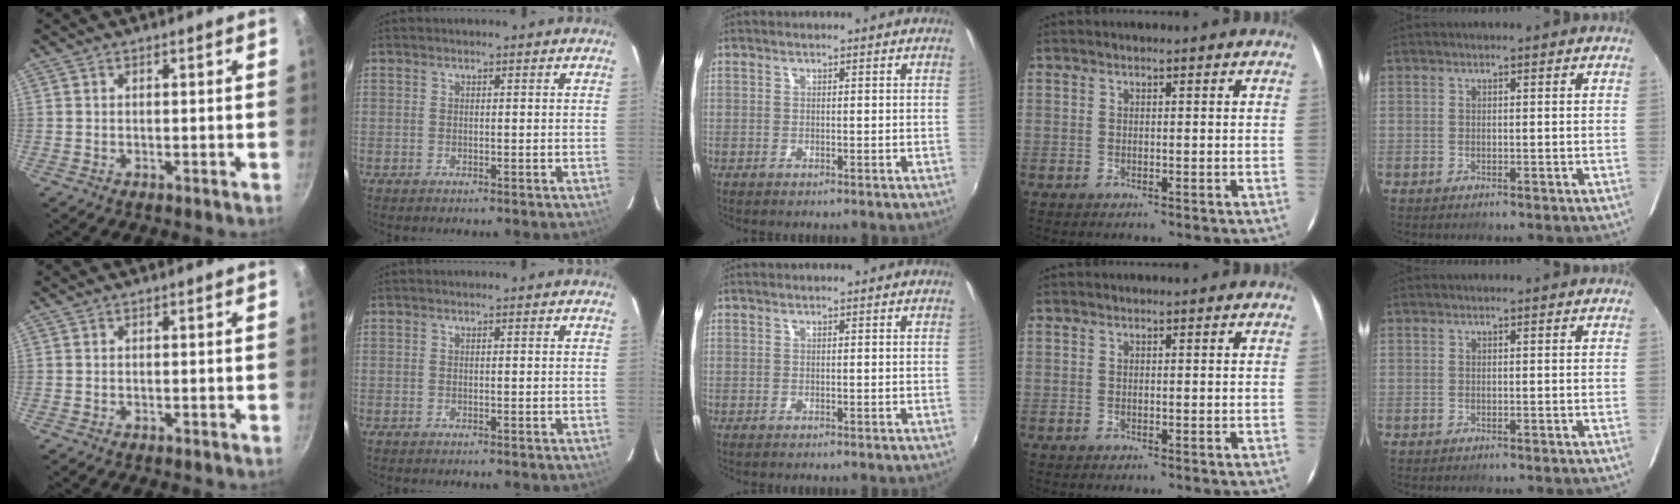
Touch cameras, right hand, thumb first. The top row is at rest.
{}